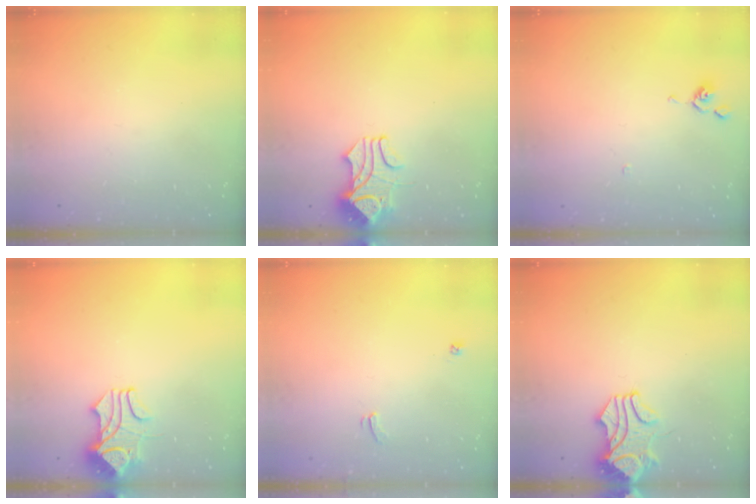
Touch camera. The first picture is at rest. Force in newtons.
{"total": 1.8, "press": 1.3, "slide": 1.1}
{"total": 0.0}
{"total": 1.7, "press": 1.3, "slide": 1.1}
{"total": 2.1, "press": 2.1, "slide": 0.3}
{"total": 1.4, "press": 1.4, "slide": 0.3}